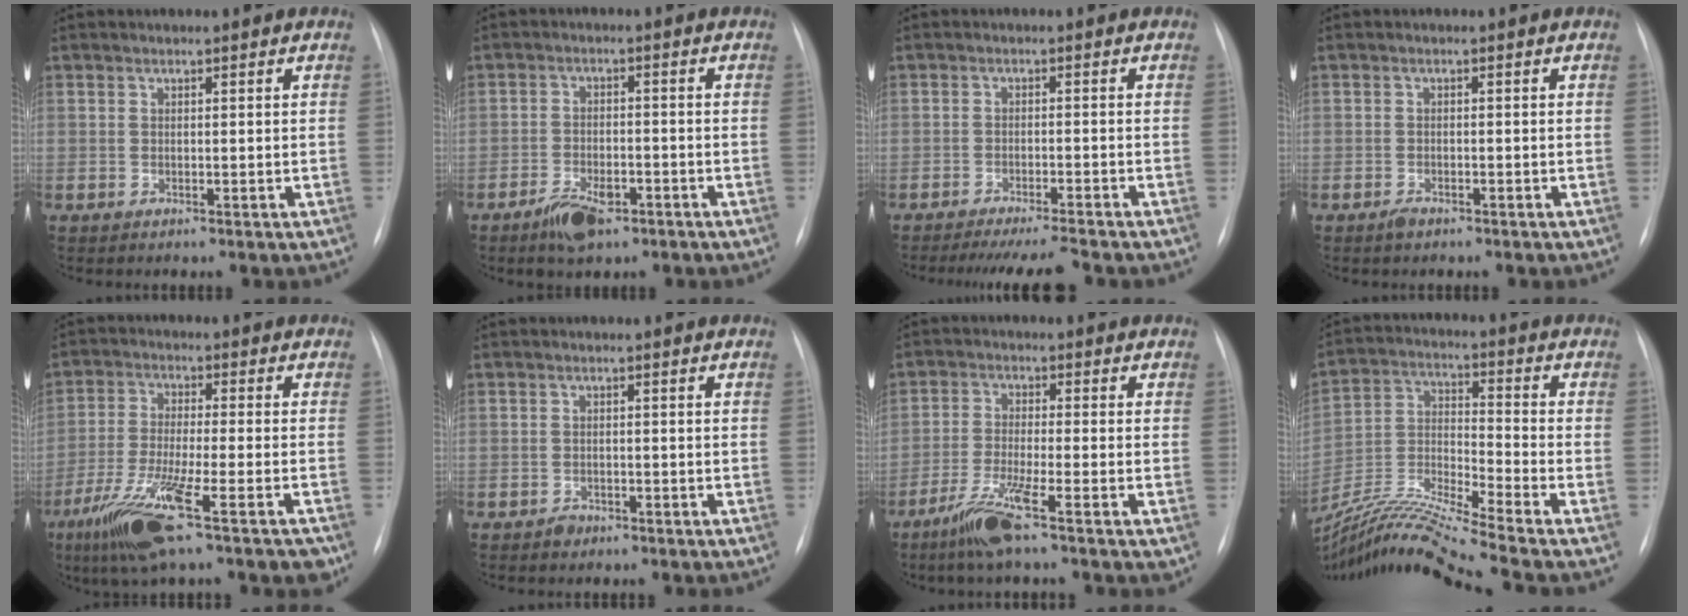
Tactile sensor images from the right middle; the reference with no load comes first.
{"total": 5.2, "force": [-3.4, 2.4, 3.2], "torque": [-0.062, -0.001, -0.054]}
{"total": 7.3, "force": [-6.7, -0.7, 2.8], "torque": [-0.028, -0.013, -0.103]}
{"total": 1.3, "force": [-1.0, 0.5, 0.6], "torque": [-0.015, -0.001, -0.016]}
{"total": 13.4, "force": [-7.7, 1.0, 11.0], "torque": [-0.198, -0.034, -0.133]}
{"total": 1.5, "force": [-1.1, 0.9, 0.2], "torque": [-0.004, 0.003, -0.017]}
{"total": 7.0, "force": [-4.3, -0.1, 5.5], "torque": [-0.114, -0.018, -0.086]}
{"total": 16.9, "force": [-14.6, -2.4, 8.1], "torque": [-0.176, -0.011, -0.273]}